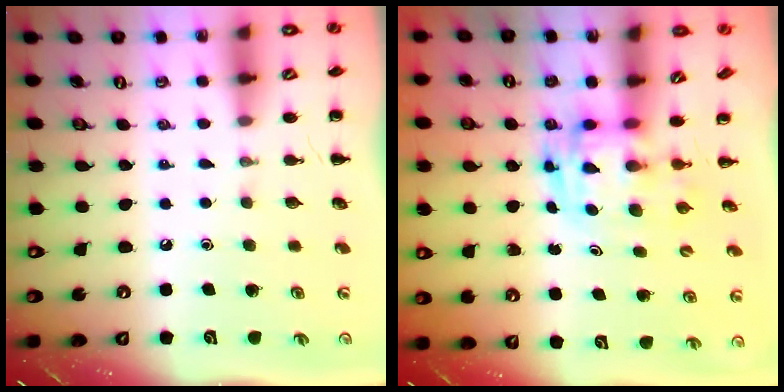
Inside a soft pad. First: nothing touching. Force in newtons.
{"total": 2.8, "press": 2.7, "slide": 0.5}